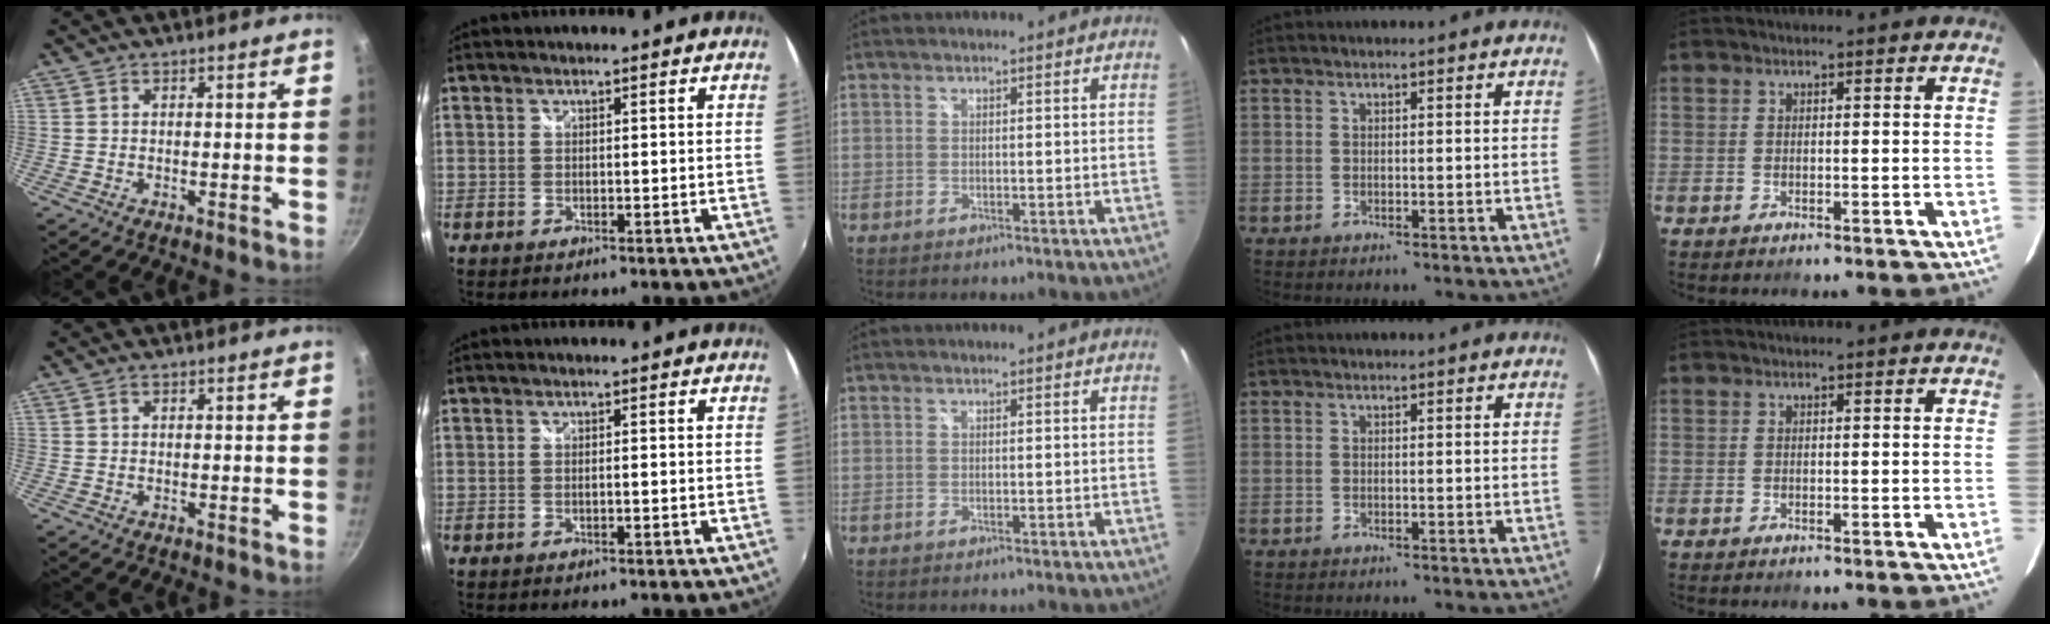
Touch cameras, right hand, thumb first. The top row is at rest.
{"thumb": {"total": 0.7, "force": [0.3, 0.4, 0.5], "torque": [-0.010, 0.003, 0.006]}, "index": {"total": 0.7, "force": [-0.4, 0.1, 0.6], "torque": [-0.009, 0.001, -0.007]}}